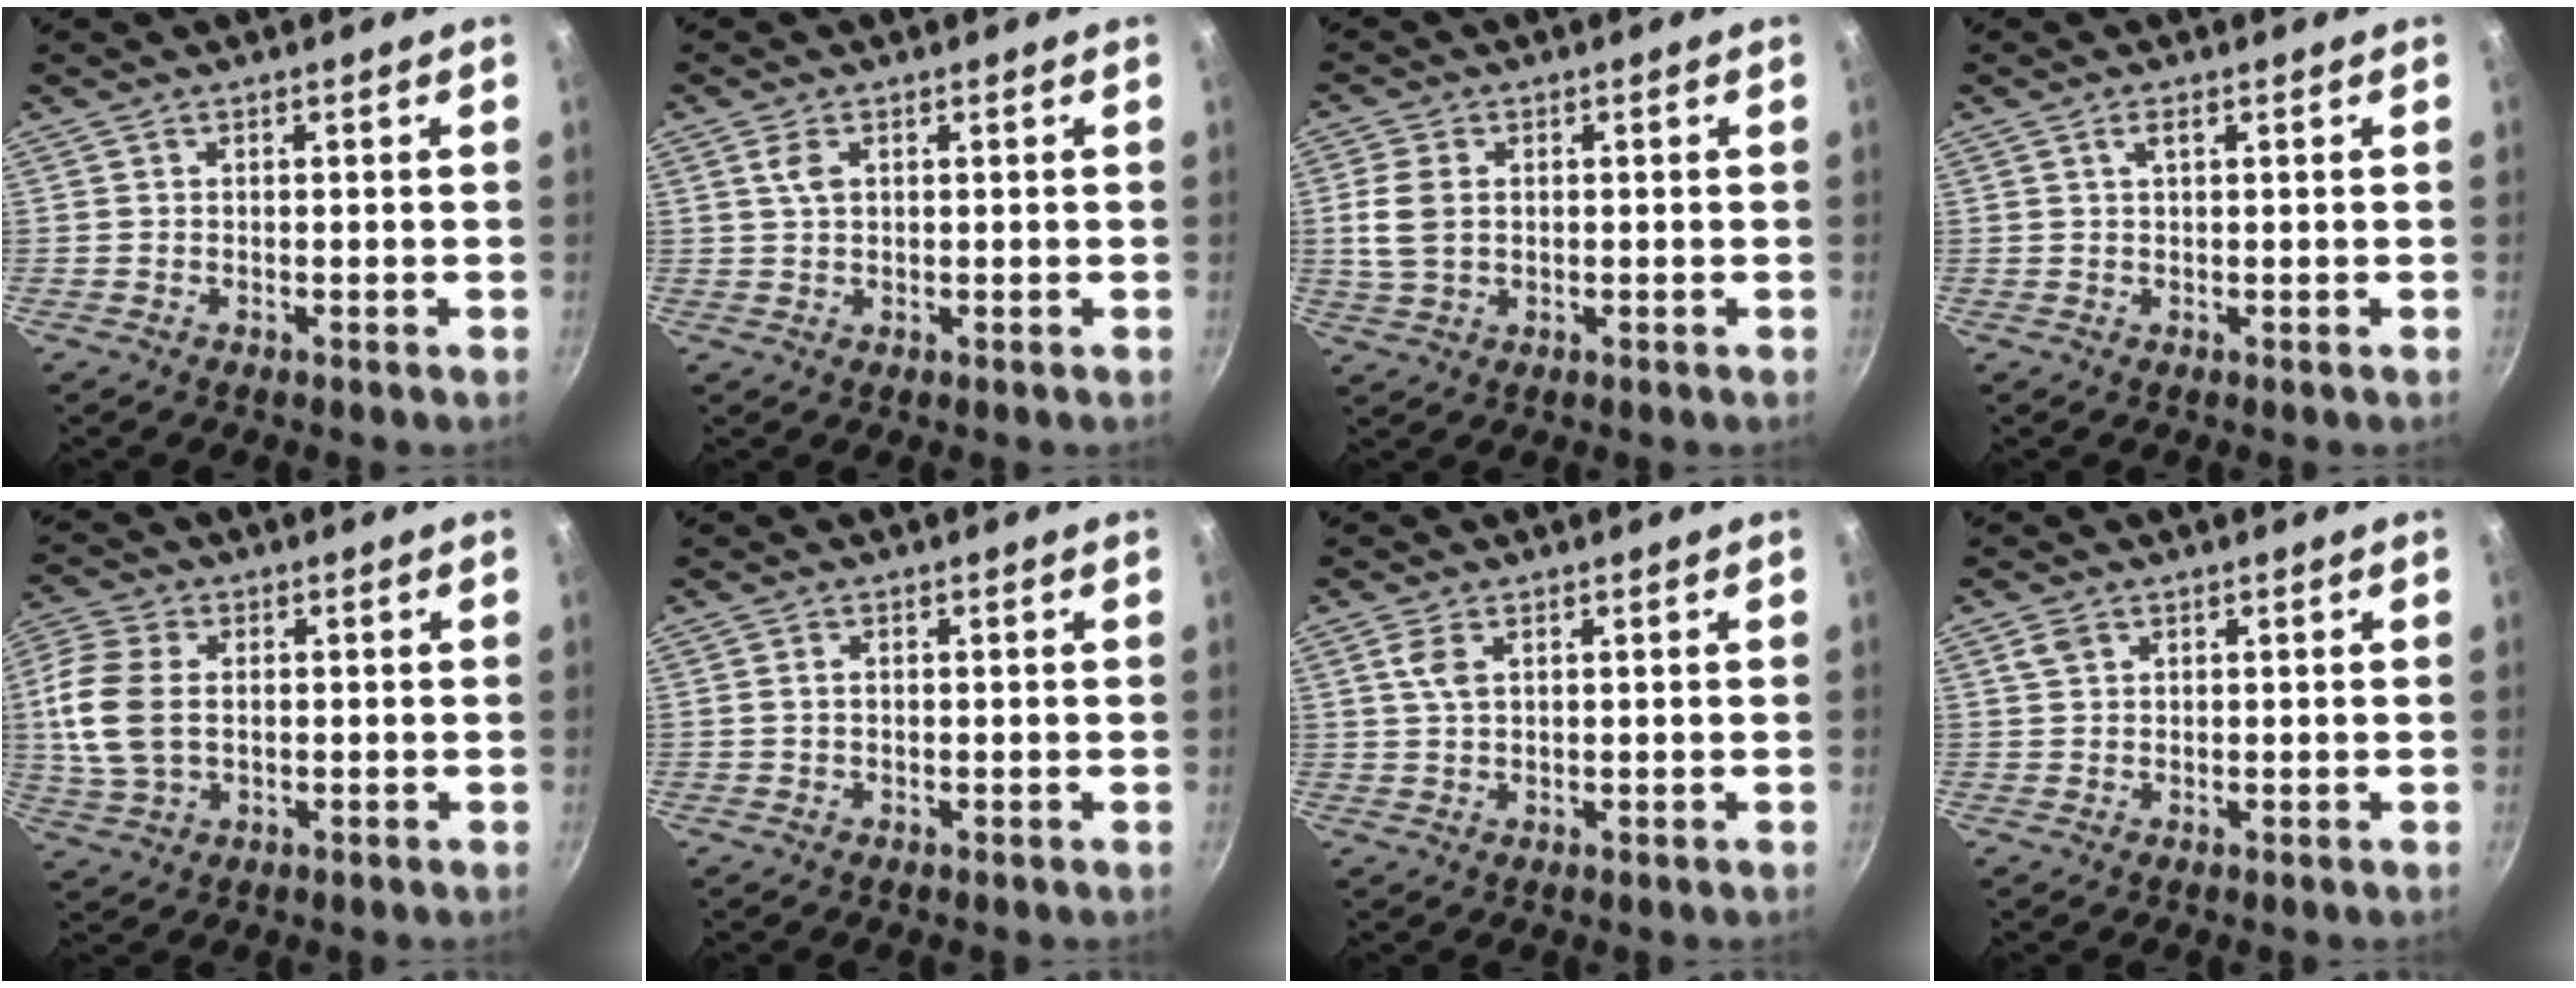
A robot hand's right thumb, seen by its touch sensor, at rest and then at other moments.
{"total": 2.7, "force": [1.0, 1.4, 2.1], "torque": [-0.039, -0.003, 0.021]}
{"total": 6.2, "force": [0.5, 4.3, 4.5], "torque": [-0.091, 0.004, 0.011]}
{"total": 1.5, "force": [0.6, 0.5, 1.3], "torque": [-0.025, 0.003, 0.013]}
{"total": 11.4, "force": [0.5, 7.4, 8.6], "torque": [-0.180, 0.008, 0.006]}
{"total": 1.2, "force": [0.1, 0.8, 0.9], "torque": [-0.016, 0.003, 0.001]}
{"total": 3.3, "force": [1.3, 1.7, 2.6], "torque": [-0.051, -0.003, 0.026]}
{"total": 2.2, "force": [1.1, 1.6, 1.2], "torque": [-0.018, 0.000, 0.022]}